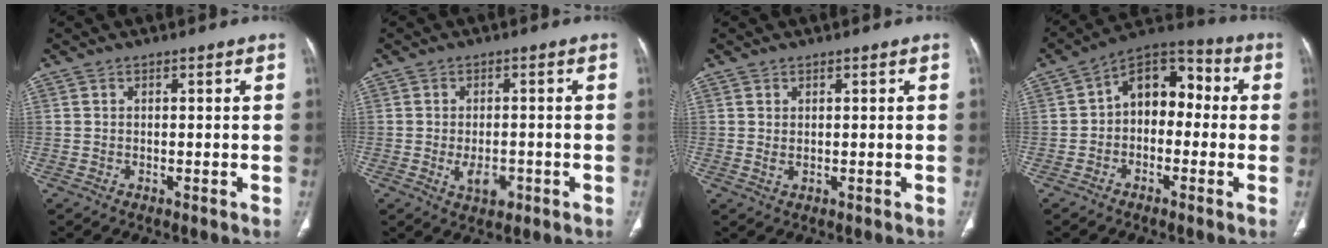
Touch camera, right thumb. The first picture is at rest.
{"total": 4.6, "force": [-1.5, 2.5, 3.5], "torque": [-0.054, 0.002, -0.016]}
{"total": 0.9, "force": [0.3, 0.5, 0.8], "torque": [-0.017, 0.002, 0.012]}
{"total": 10.9, "force": [-0.1, 7.5, 7.8], "torque": [-0.078, 0.043, -0.022]}